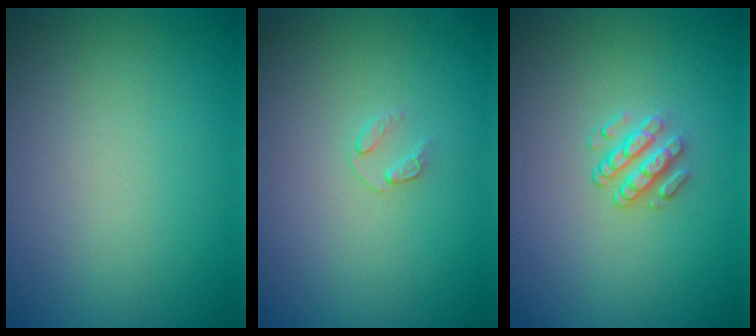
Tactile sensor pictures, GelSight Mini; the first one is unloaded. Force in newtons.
{"total": 0.8, "press": 0.5, "slide": 0.6}
{"total": 2.0, "press": 1.6, "slide": 1.3}